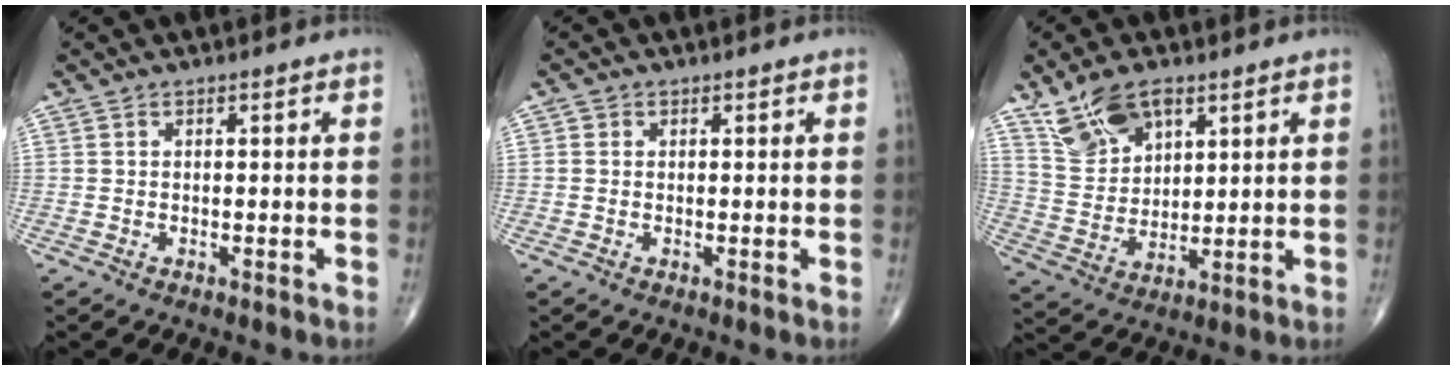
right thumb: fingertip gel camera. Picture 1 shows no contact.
{"total": 0.9, "force": [0.1, 0.8, 0.3], "torque": [-0.001, 0.001, 0.000]}
{"total": 10.6, "force": [6.5, 5.5, 6.4], "torque": [-0.107, -0.021, 0.136]}